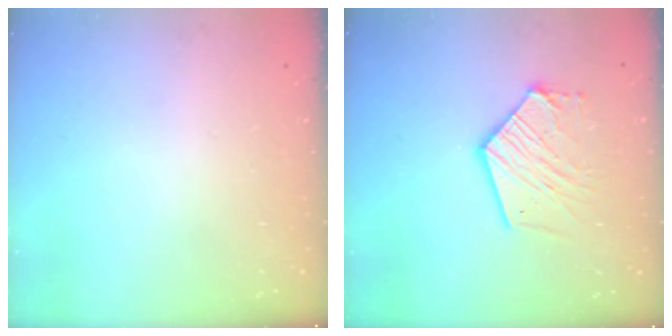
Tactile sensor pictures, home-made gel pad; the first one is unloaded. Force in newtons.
{"total": 13.2, "press": 13.1, "slide": 1.4}